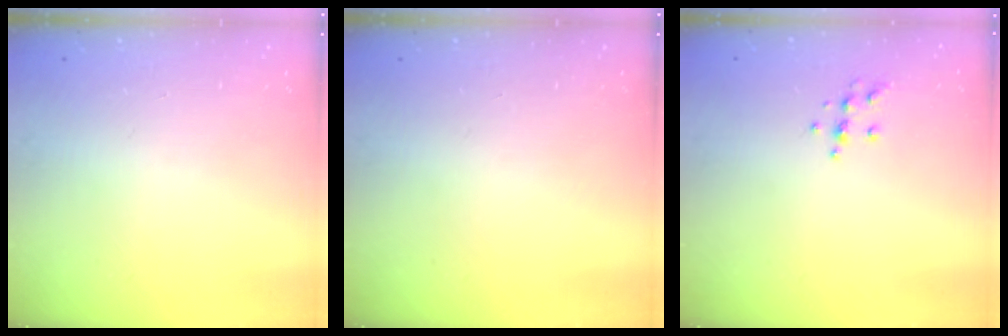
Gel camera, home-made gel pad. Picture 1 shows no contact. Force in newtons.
{"total": 0.0}
{"total": 5.7, "press": 5.6, "slide": 1.1}